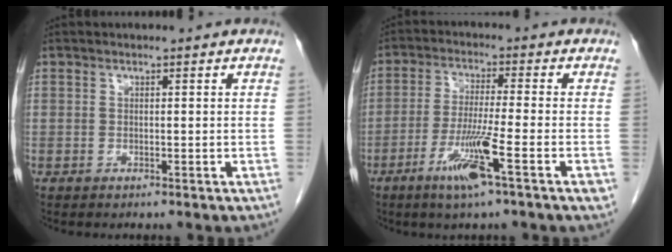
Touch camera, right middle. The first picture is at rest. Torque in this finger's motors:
{"motor_torque": [1.42, -0.72, 0.49, 0.14]}